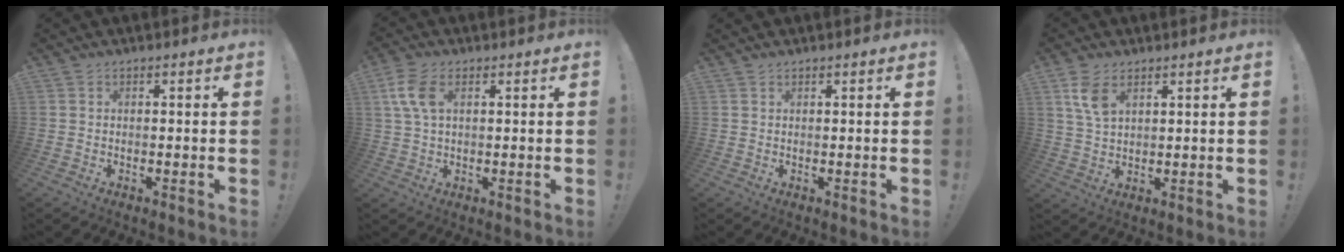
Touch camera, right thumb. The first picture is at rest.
{"total": 7.6, "force": [2.4, 4.3, 5.8], "torque": [-0.130, 0.002, 0.045]}
{"total": 0.6, "force": [0.6, 0.2, 0.1], "torque": [0.001, -0.002, 0.011]}
{"total": 6.8, "force": [3.6, 3.5, 4.6], "torque": [-0.094, -0.014, 0.068]}